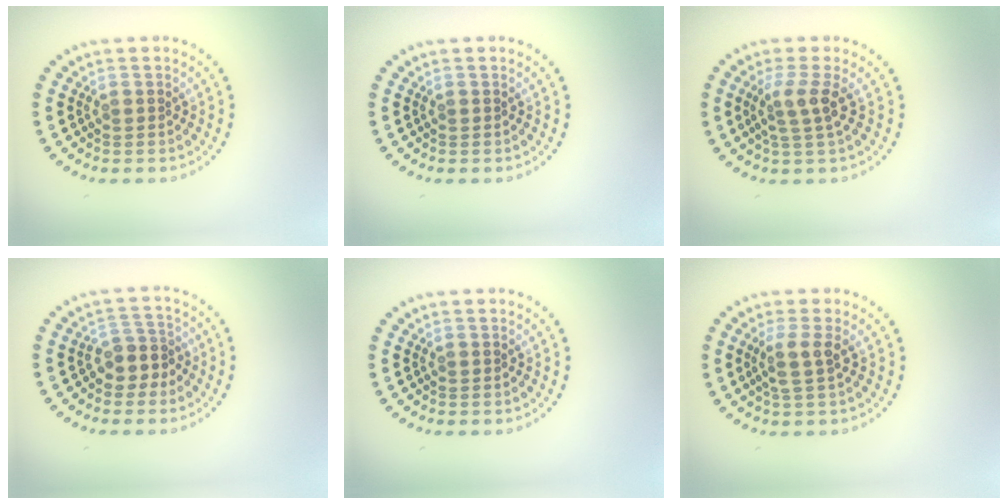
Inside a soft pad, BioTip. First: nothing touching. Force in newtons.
{"total": 0.0}
{"total": 2.6, "press": 2.0, "slide": 1.6}
{"total": 2.6, "press": 2.2, "slide": 1.5}
{"total": 0.0}
{"total": 2.1, "press": 1.7, "slide": 1.3}